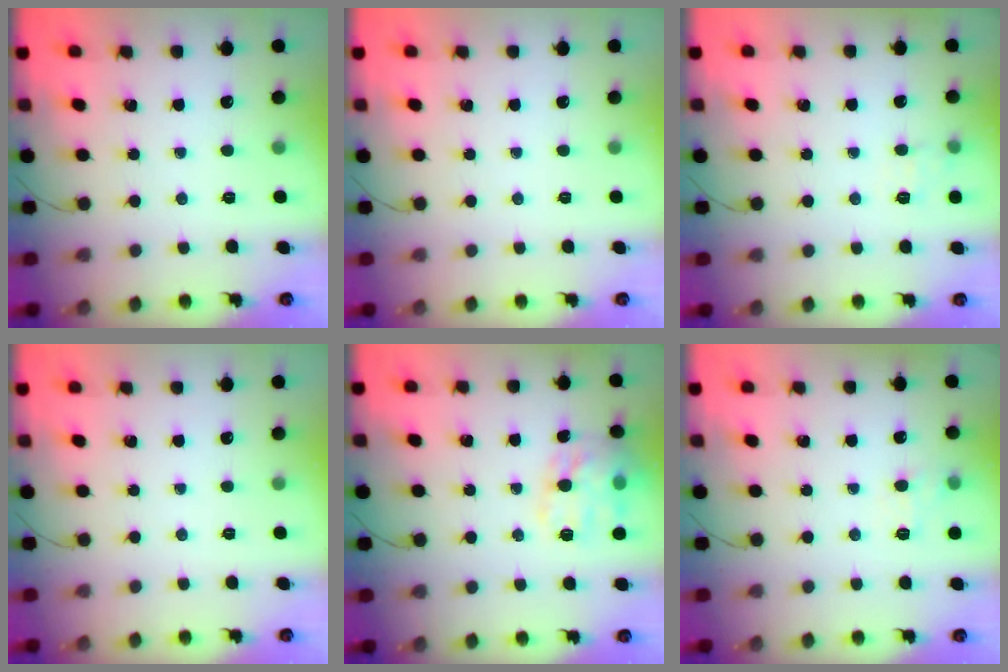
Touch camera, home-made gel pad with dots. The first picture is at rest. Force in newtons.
{"total": 0.0}
{"total": 6.3, "press": 6.1, "slide": 1.7}
{"total": 0.0}
{"total": 15.5, "press": 15.5, "slide": 0.9}
{"total": 8.1, "press": 7.8, "slide": 2.2}